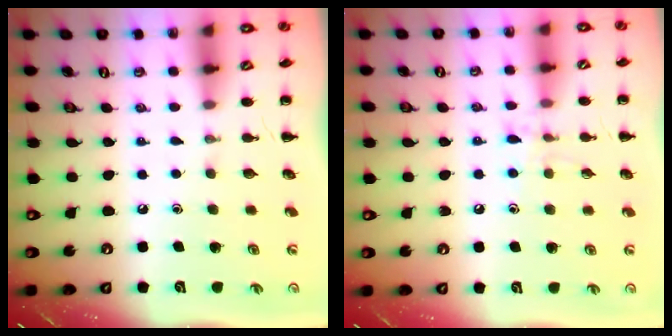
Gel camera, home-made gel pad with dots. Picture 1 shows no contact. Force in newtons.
{"total": 7.2, "press": 6.9, "slide": 2.0}